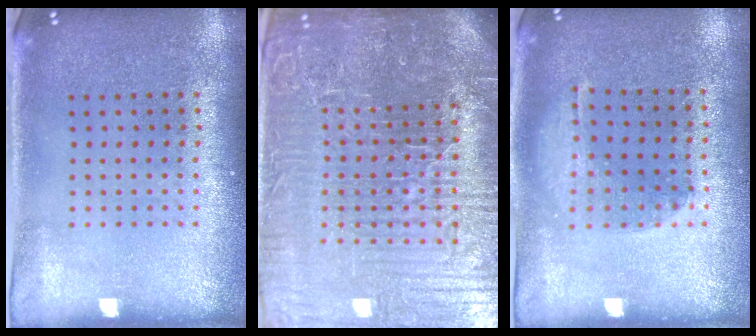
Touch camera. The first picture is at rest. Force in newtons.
{"total": 7.1, "press": 6.4, "slide": 3.2}
{"total": 1.1, "press": 1.1, "slide": 0.2}